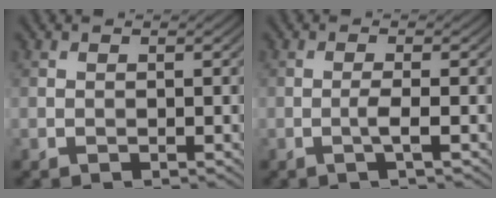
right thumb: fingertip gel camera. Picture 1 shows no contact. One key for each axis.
{"total": 1.8, "fx": -0.6, "fy": -0.1, "fz": 1.7, "tx": -0.036, "ty": 0.005, "tz": -0.018}